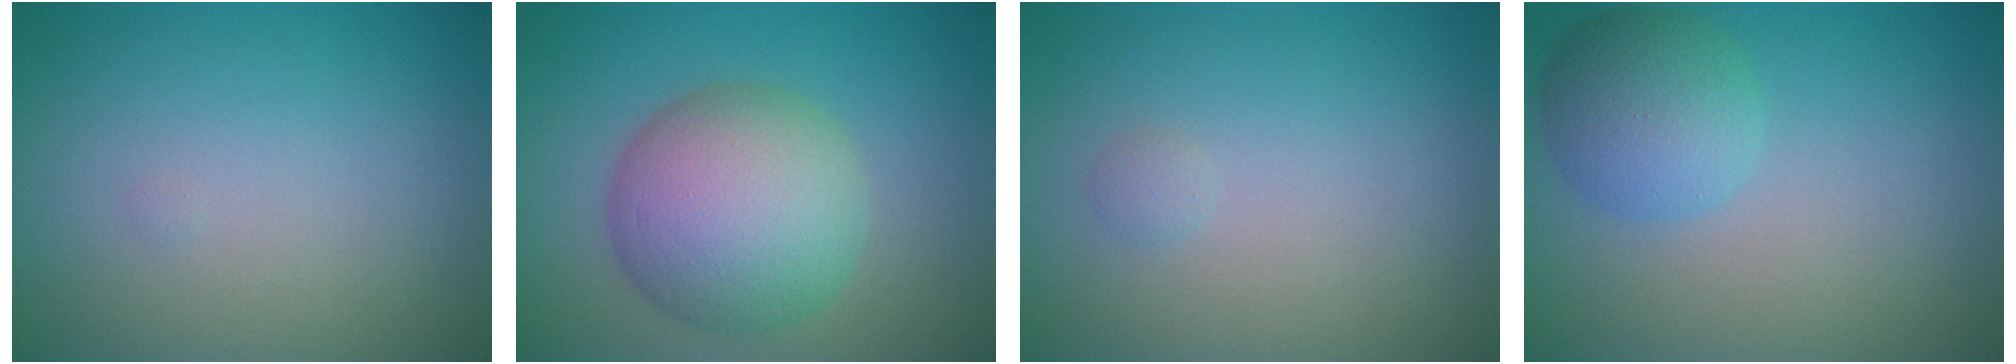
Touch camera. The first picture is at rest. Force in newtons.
{"total": 8.6, "press": 8.6, "slide": 0.3}
{"total": 0.6, "press": 0.6, "slide": 0.1}
{"total": 4.2, "press": 4.2, "slide": 0.1}